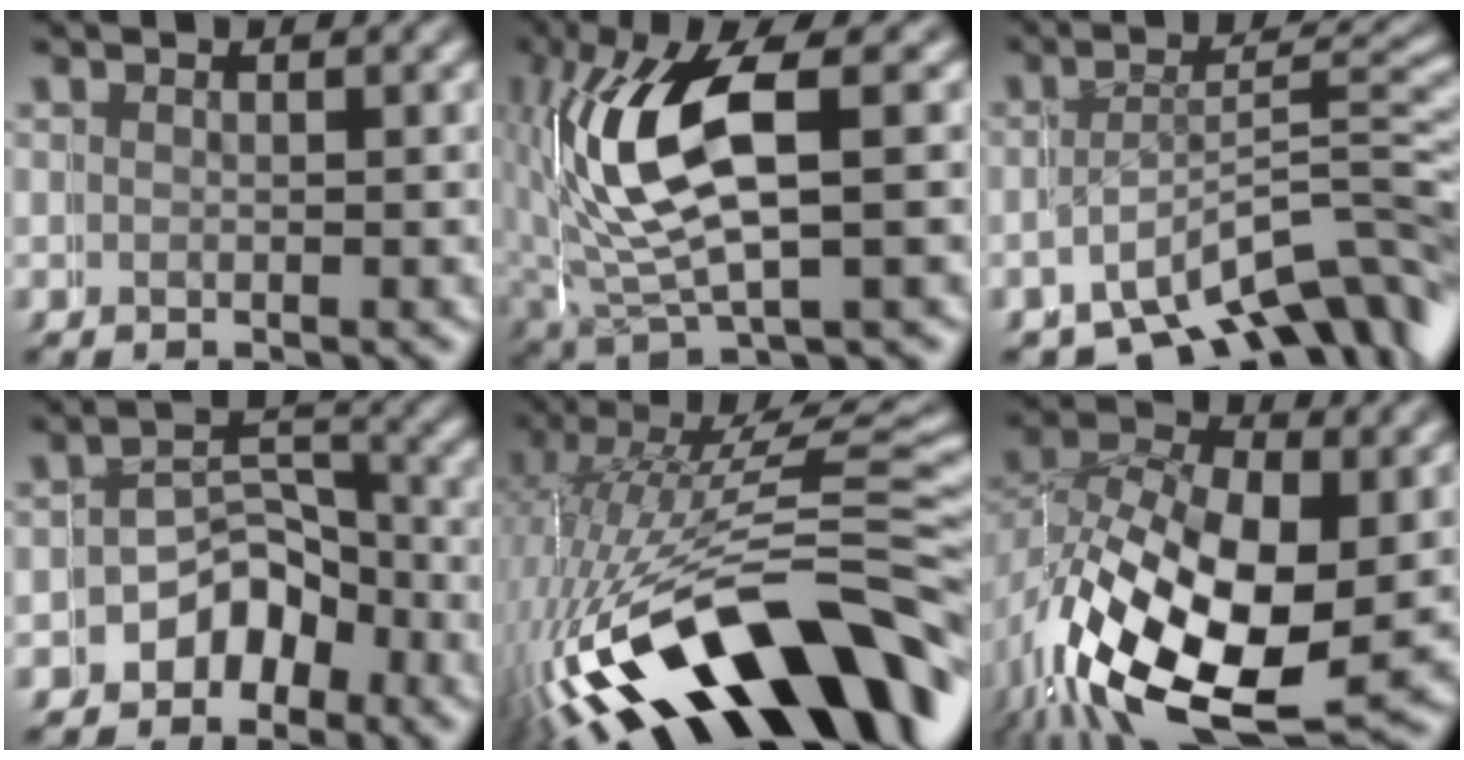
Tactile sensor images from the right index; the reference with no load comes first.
{"total": 8.5, "force": [0.8, 4.9, 6.9], "torque": [-0.151, -0.011, 0.026]}
{"total": 6.4, "force": [-4.2, 2.4, 4.1], "torque": [-0.044, -0.017, -0.056]}
{"total": 3.4, "force": [-2.3, 2.2, -1.3], "torque": [0.027, -0.011, -0.041]}
{"total": 13.0, "force": [-5.1, 5.2, 10.8], "torque": [-0.175, -0.009, -0.059]}
{"total": 12.4, "force": [-2.4, 9.0, 8.1], "torque": [-0.181, -0.061, -0.012]}